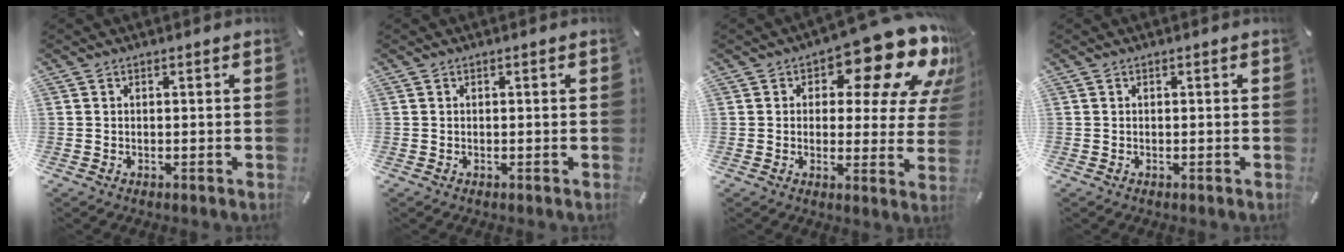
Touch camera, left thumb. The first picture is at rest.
{"total": 0.0}
{"total": 18.1, "force": [11.2, 8.0, 11.7], "torque": [-0.150, -0.078, 0.184]}
{"total": 0.0}